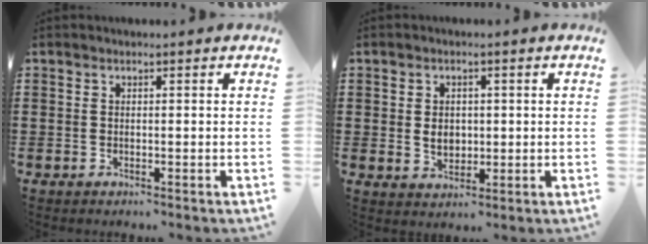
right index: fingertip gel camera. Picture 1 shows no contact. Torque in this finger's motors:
{"motor_torque": [0.21, -0.13, 0.10, 0.08]}